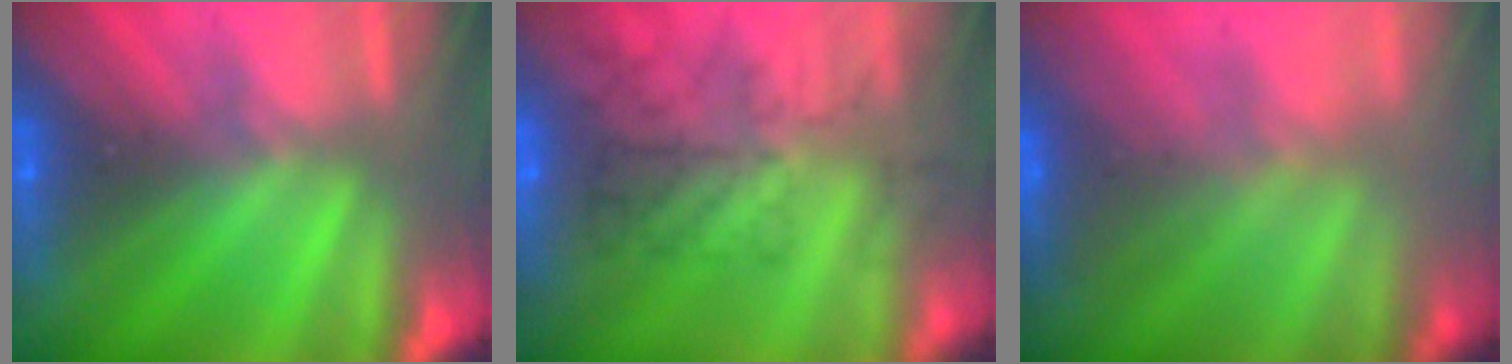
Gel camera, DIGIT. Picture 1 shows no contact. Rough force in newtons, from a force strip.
{"total": 9.6}
{"total": 3.9}